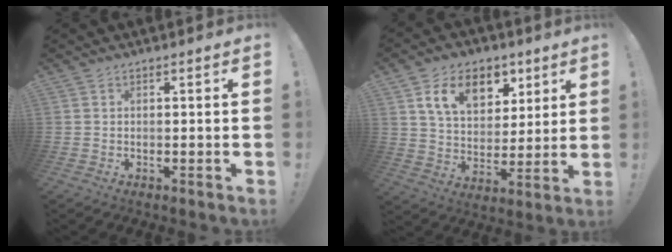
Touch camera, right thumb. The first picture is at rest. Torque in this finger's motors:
{"motor_torque": [0.22, 1.34, 0.30, 0.22, 0.38]}